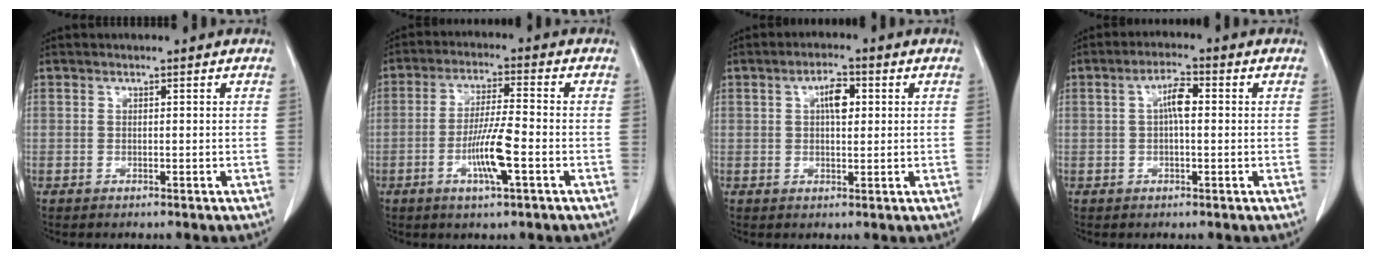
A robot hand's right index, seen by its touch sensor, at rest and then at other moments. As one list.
[{"total": 7.9, "force": [-2.7, 0.3, 7.4], "torque": [-0.141, -0.006, -0.051]}, {"total": 3.9, "force": [1.0, 1.6, 3.4], "torque": [-0.059, 0.007, 0.015]}, {"total": 3.9, "force": [0.5, 1.1, 3.7], "torque": [-0.068, 0.011, 0.005]}]